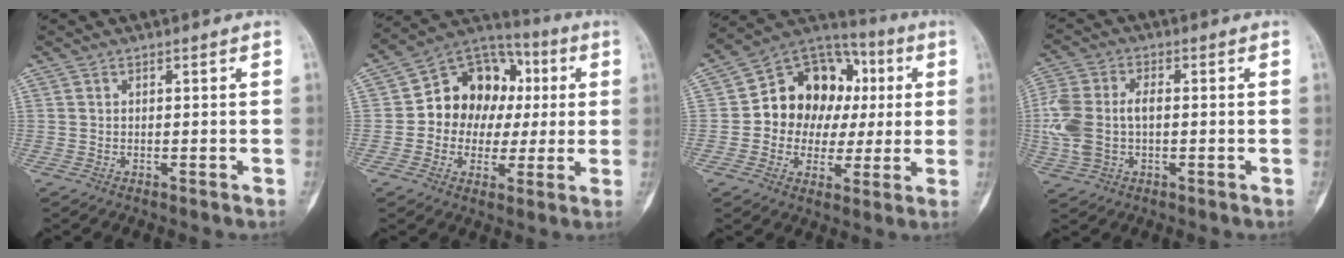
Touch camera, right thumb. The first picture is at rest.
{"total": 15.6, "force": [1.2, 12.7, 8.9], "torque": [-0.077, 0.030, 0.013]}
{"total": 17.5, "force": [1.7, 14.1, 10.2], "torque": [-0.096, 0.033, 0.026]}
{"total": 11.4, "force": [-0.4, 7.2, 8.8], "torque": [-0.216, 0.019, -0.006]}